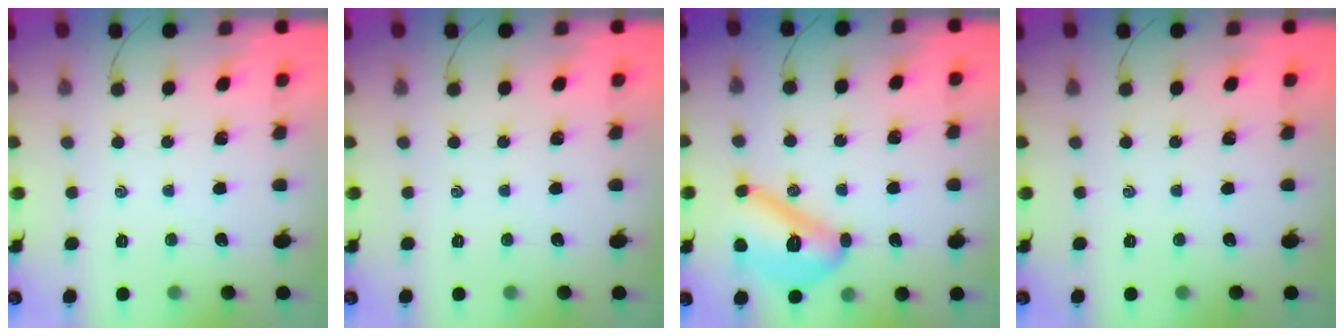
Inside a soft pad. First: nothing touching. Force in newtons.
{"total": 0.0}
{"total": 14.5, "press": 14.5, "slide": 1.0}
{"total": 0.0}